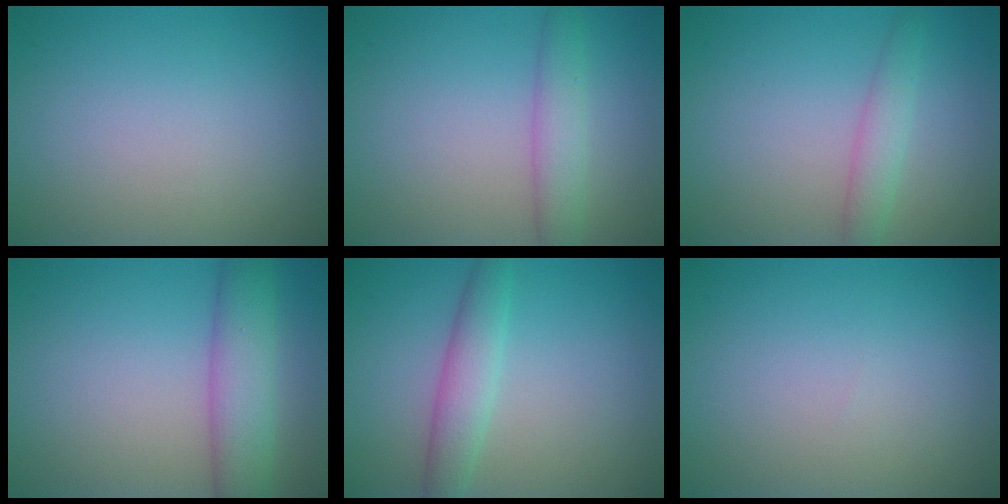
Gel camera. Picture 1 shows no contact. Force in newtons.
{"total": 2.9, "press": 2.9, "slide": 0.1}
{"total": 2.2, "press": 2.2, "slide": 0.1}
{"total": 5.2, "press": 5.2, "slide": 0.2}
{"total": 3.0, "press": 3.0, "slide": 0.1}
{"total": 0.0}